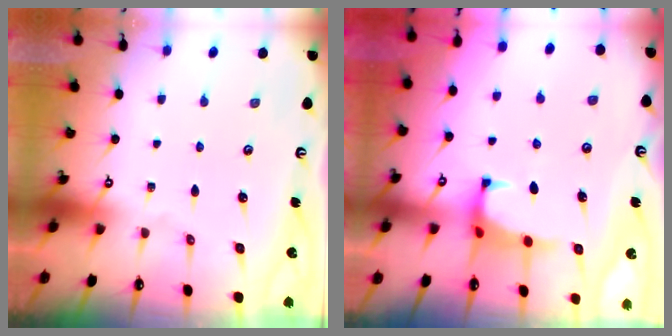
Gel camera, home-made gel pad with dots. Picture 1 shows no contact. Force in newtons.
{"total": 1.6, "press": 1.5, "slide": 0.6}